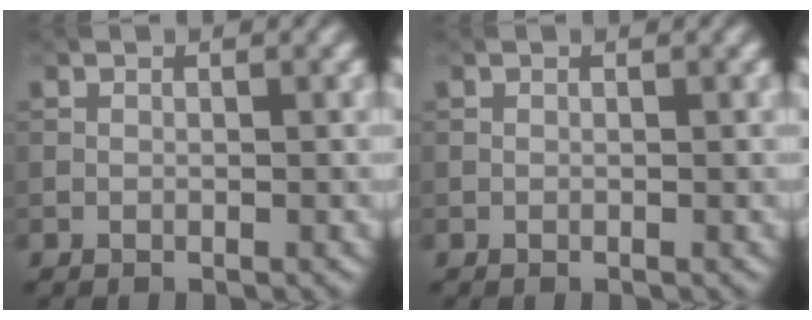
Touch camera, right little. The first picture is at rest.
{"total": 0.0}